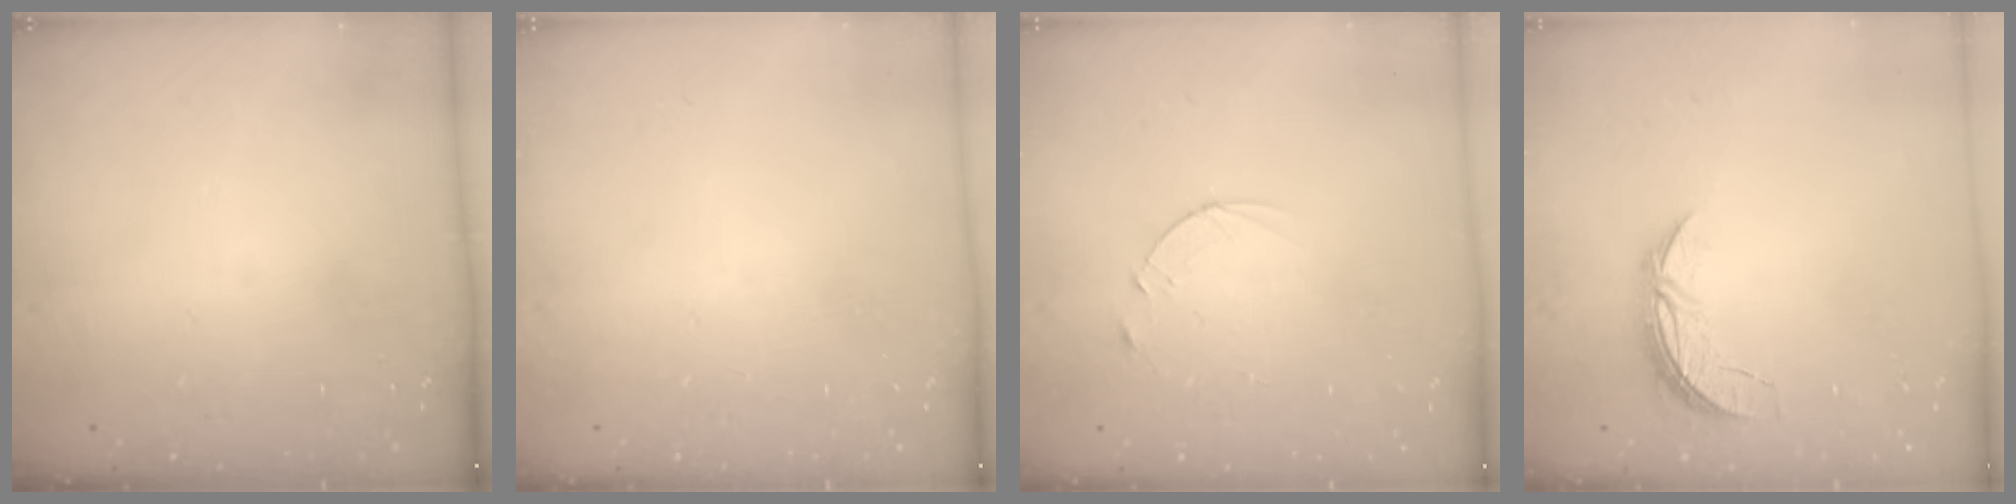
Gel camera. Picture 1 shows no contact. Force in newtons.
{"total": 0.0}
{"total": 2.4, "press": 2.3, "slide": 0.2}
{"total": 5.5, "press": 5.5, "slide": 0.3}